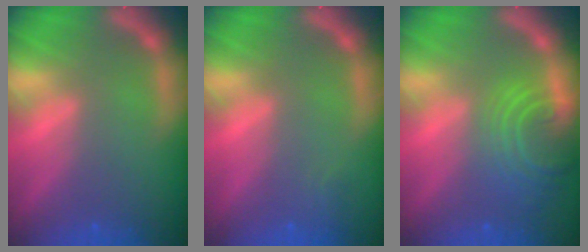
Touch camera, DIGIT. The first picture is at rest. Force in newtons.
{"total": 0.9}
{"total": 7.0}